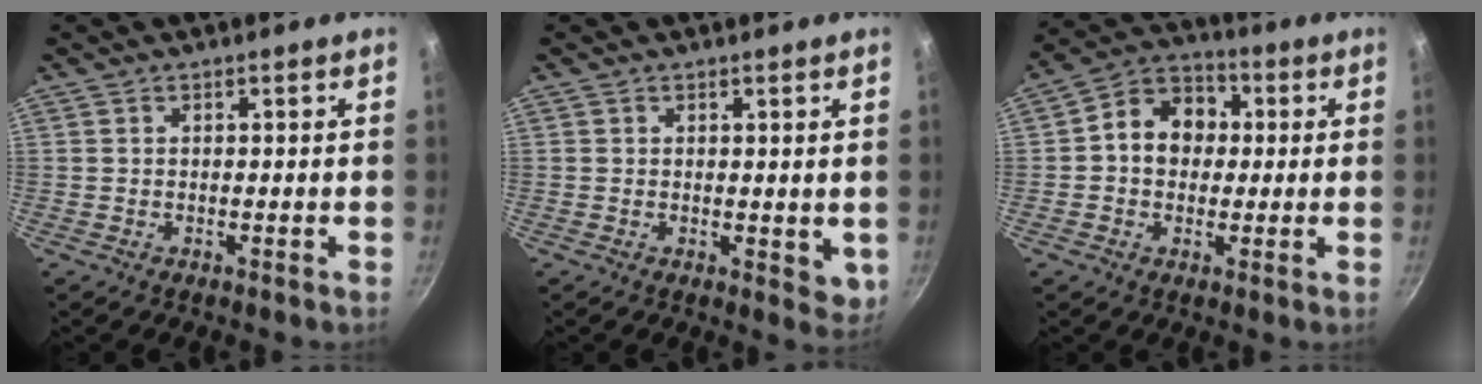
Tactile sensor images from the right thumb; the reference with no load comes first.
{"total": 3.6, "force": [0.8, 2.3, 2.7], "torque": [-0.032, -0.007, 0.012]}
{"total": 10.5, "force": [0.8, 8.6, 5.9], "torque": [-0.057, 0.022, -0.007]}